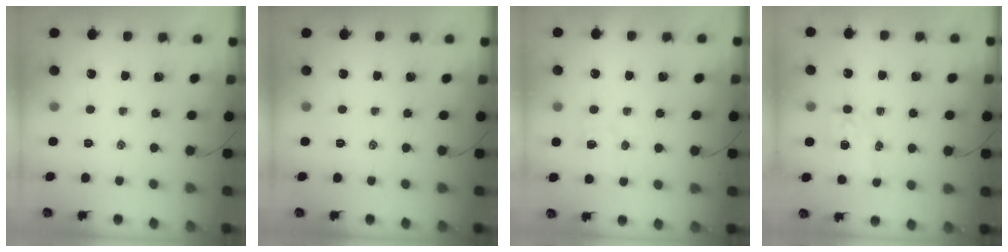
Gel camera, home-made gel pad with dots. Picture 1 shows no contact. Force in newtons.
{"total": 0.0}
{"total": 3.6, "press": 3.5, "slide": 1.0}
{"total": 3.7, "press": 3.5, "slide": 1.0}